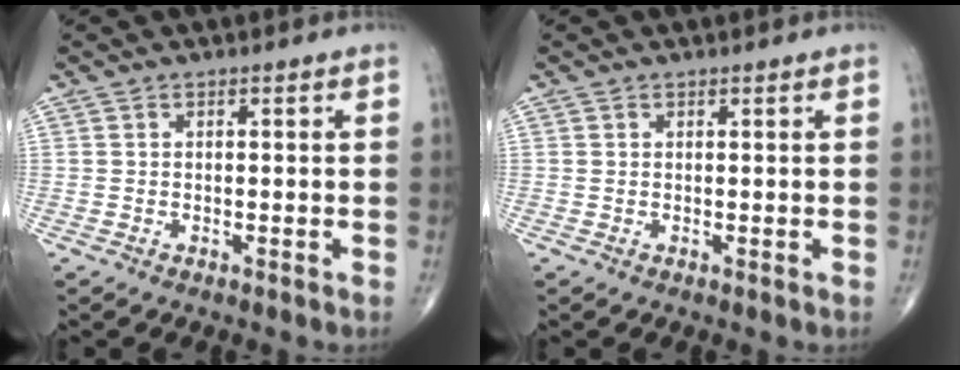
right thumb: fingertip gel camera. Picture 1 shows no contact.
{"total": 0.0}